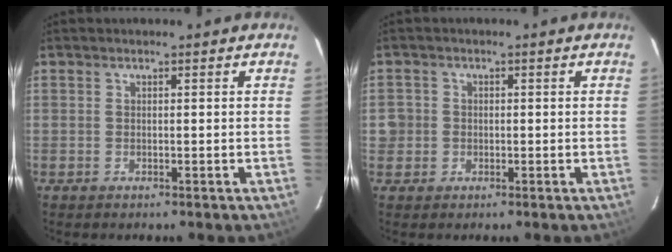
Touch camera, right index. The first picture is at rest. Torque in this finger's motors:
{"motor_torque": [-0.03, -0.07, 0.11, 0.00]}